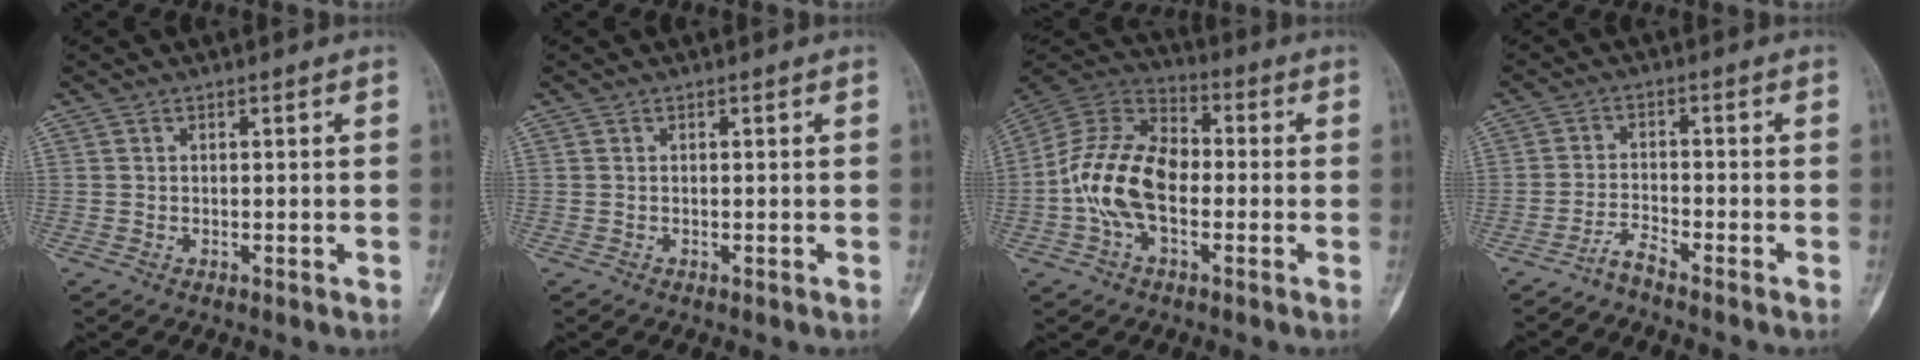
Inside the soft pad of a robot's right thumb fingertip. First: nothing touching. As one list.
[{"total": 0.0}, {"total": 15.1, "force": [-2.4, 9.1, 11.8], "torque": [-0.224, 0.037, -0.052]}, {"total": 2.7, "force": [-2.6, -0.3, 0.9], "torque": [-0.022, 0.006, -0.056]}]